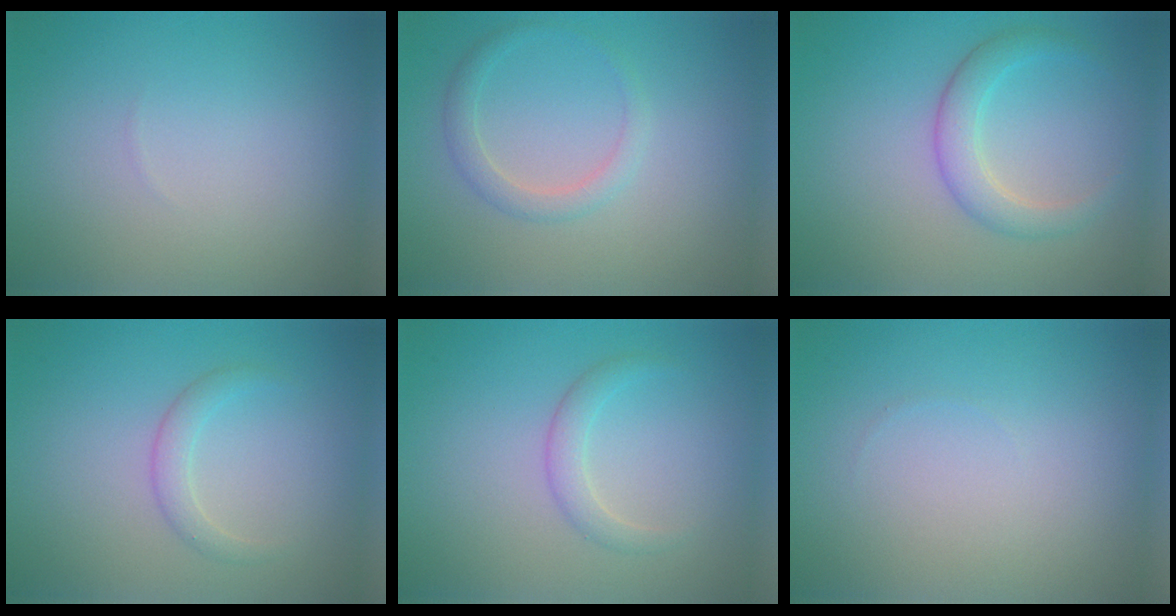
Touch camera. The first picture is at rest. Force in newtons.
{"total": 1.7, "press": 1.7, "slide": 0.1}
{"total": 2.8, "press": 2.8, "slide": 0.2}
{"total": 1.6, "press": 1.6, "slide": 0.0}
{"total": 1.7, "press": 1.7, "slide": 0.1}
{"total": 0.0}